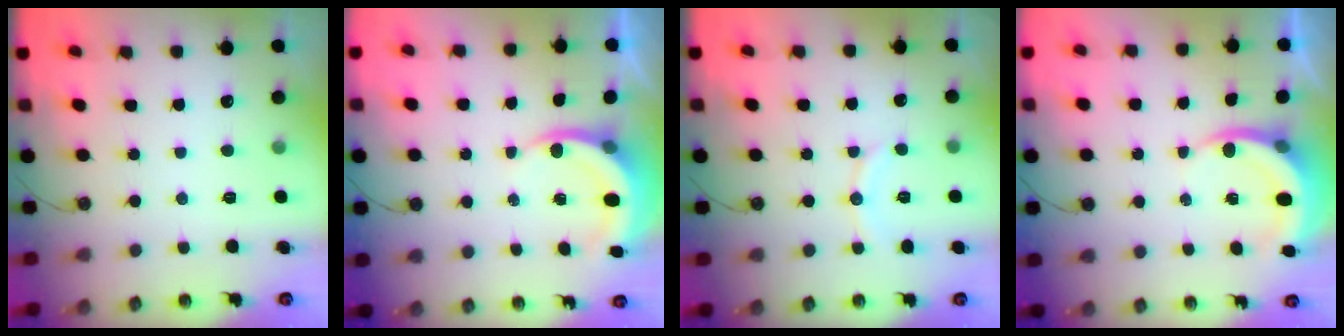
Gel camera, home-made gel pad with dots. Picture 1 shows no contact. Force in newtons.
{"total": 5.1, "press": 5.1, "slide": 0.5}
{"total": 7.0, "press": 7.0, "slide": 0.2}
{"total": 4.6, "press": 4.6, "slide": 0.3}